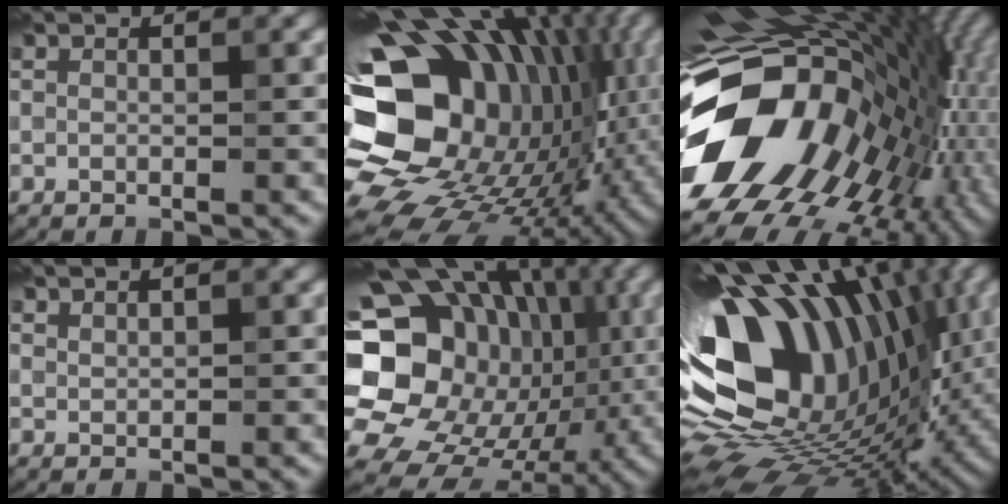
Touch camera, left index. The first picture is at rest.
{"total": 20.4, "force": [-1.3, 15.8, 12.8], "torque": [-0.256, -0.029, -0.018]}
{"total": 18.7, "force": [-0.5, 12.0, 14.3], "torque": [-0.242, -0.039, 0.003]}
{"total": 1.0, "force": [1.0, 0.1, 0.2], "torque": [-0.001, -0.001, 0.018]}
{"total": 21.6, "force": [0.6, 18.6, 11.0], "torque": [-0.213, 0.005, -0.005]}
{"total": 18.3, "force": [2.0, 11.6, 14.1], "torque": [-0.256, -0.027, 0.051]}